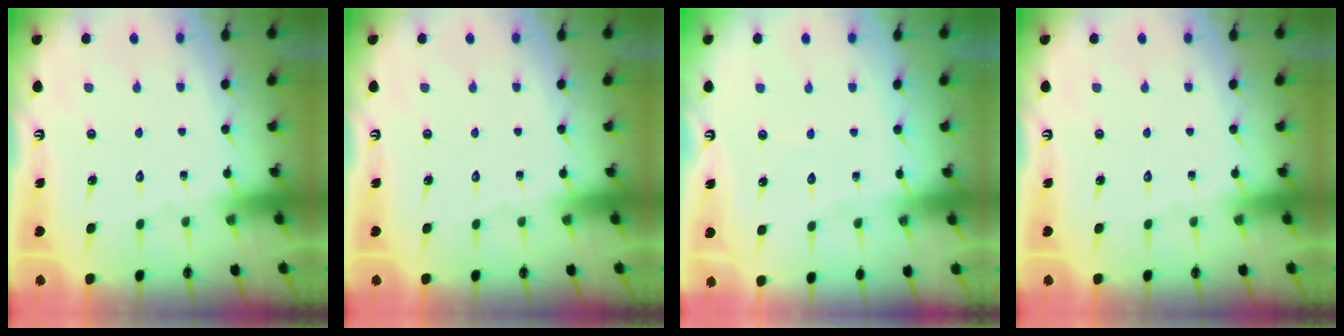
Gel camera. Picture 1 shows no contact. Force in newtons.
{"total": 0.0}
{"total": 2.6, "press": 2.6, "slide": 0.3}
{"total": 0.0}